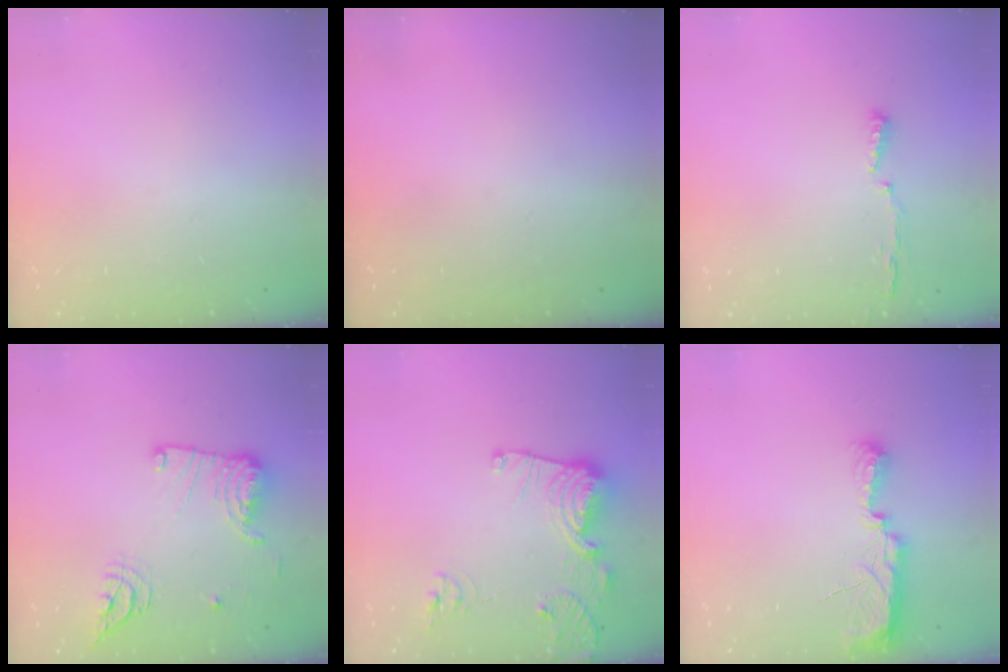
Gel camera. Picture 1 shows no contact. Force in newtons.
{"total": 0.0}
{"total": 4.1, "press": 4.0, "slide": 1.1}
{"total": 15.8, "press": 15.0, "slide": 4.9}
{"total": 15.3, "press": 15.2, "slide": 1.7}
{"total": 8.5, "press": 8.3, "slide": 2.0}